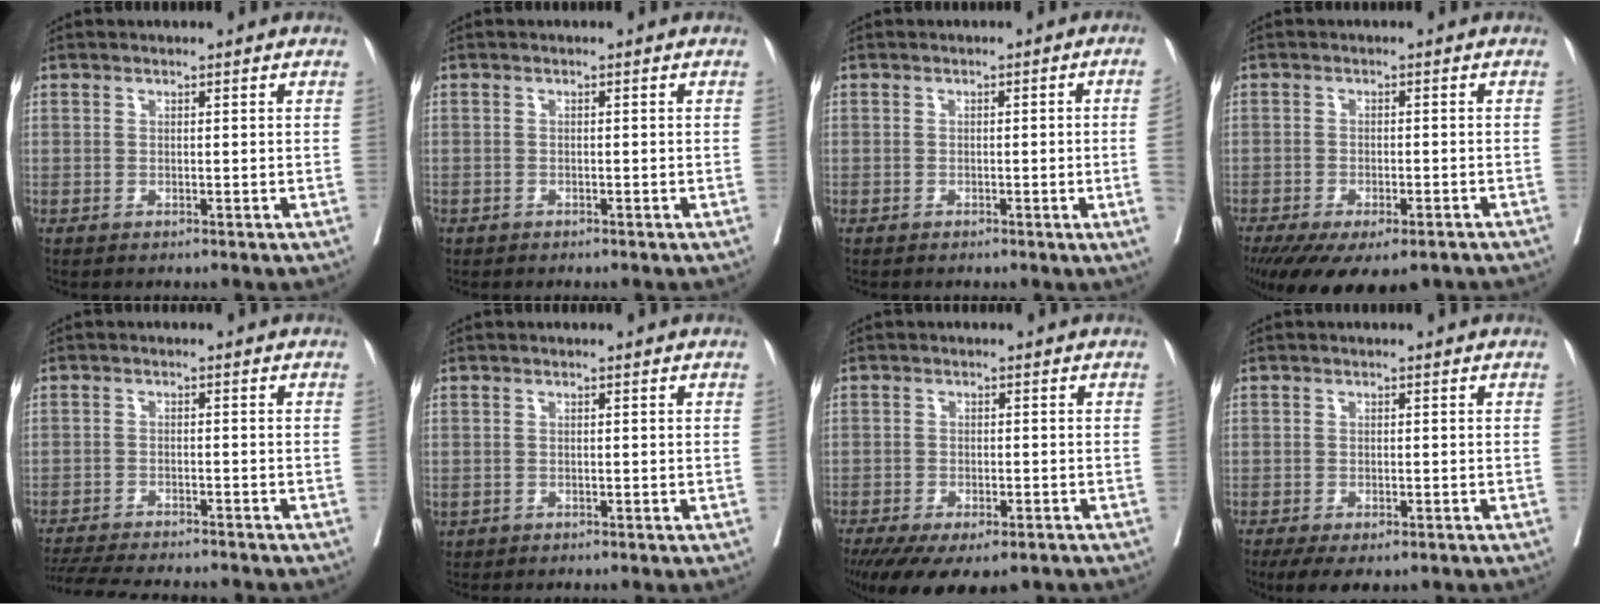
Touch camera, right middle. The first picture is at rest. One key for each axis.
{"total": 1.0, "fx": -0.7, "fy": 0.6, "fz": 0.2, "tx": -0.010, "ty": 0.001, "tz": -0.015}
{"total": 4.1, "fx": -0.9, "fy": -1.1, "fz": 3.9, "tx": -0.048, "ty": -0.001, "tz": -0.010}
{"total": 14.0, "fx": -10.0, "fy": 5.7, "fz": 8.0, "tx": -0.153, "ty": -0.027, "tz": -0.140}
{"total": 14.5, "fx": -13.2, "fy": 2.2, "fz": 5.5, "tx": -0.111, "ty": -0.019, "tz": -0.188}
{"total": 1.3, "fx": -0.7, "fy": 1.0, "fz": 0.5, "tx": -0.014, "ty": 0.001, "tz": -0.006}
{"total": 13.0, "fx": -9.3, "fy": 5.4, "fz": 7.3, "tx": -0.137, "ty": -0.021, "tz": -0.132}
{"total": 5.7, "fx": -4.0, "fy": 2.6, "fz": 3.2, "tx": -0.043, "ty": -0.008, "tz": -0.060}